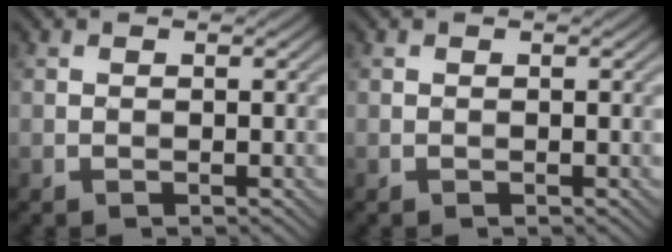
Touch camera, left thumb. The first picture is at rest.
{"total": 0.0}